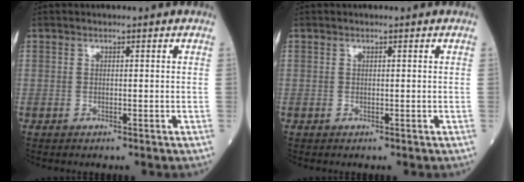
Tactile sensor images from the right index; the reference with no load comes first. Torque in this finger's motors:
{"motor_torque": [-0.01, 0.02, -0.01, 0.01]}